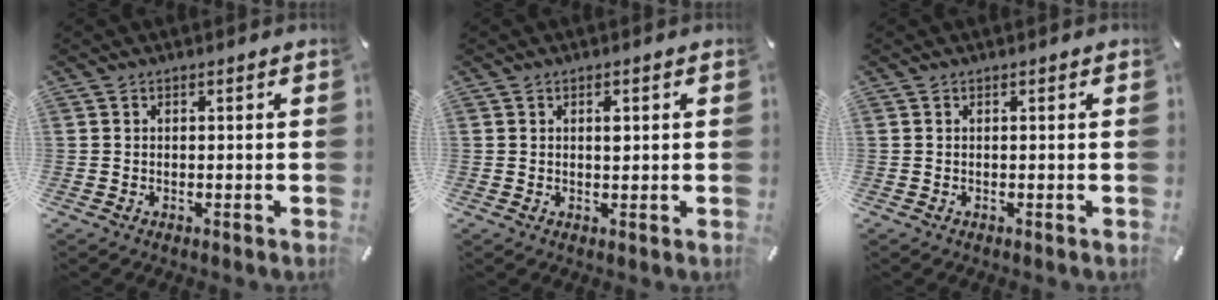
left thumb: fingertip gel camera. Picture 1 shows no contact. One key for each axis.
{"total": 1.6, "fx": 0.5, "fy": 0.8, "fz": 1.3, "tx": -0.010, "ty": -0.003, "tz": 0.004}
{"total": 0.0}